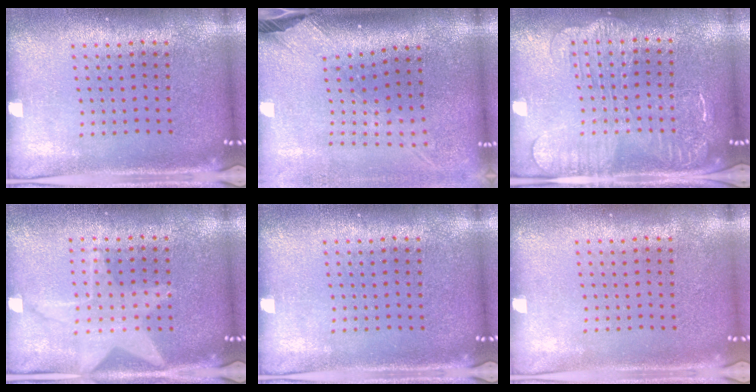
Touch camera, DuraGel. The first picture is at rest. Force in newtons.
{"total": 2.6, "press": 1.8, "slide": 1.8}
{"total": 2.1, "press": 1.9, "slide": 0.9}
{"total": 1.4, "press": 1.4, "slide": 0.1}
{"total": 0.0}
{"total": 0.0}